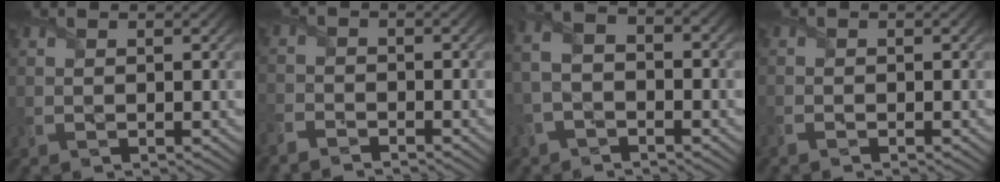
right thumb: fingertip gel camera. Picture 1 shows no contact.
{"total": 3.2, "force": [-3.1, 0.6, 0.5], "torque": [-0.016, -0.007, -0.076]}
{"total": 5.6, "force": [-1.7, 3.4, 4.1], "torque": [-0.101, 0.006, -0.046]}
{"total": 1.3, "force": [-1.1, 0.5, 0.5], "torque": [-0.014, -0.003, -0.025]}